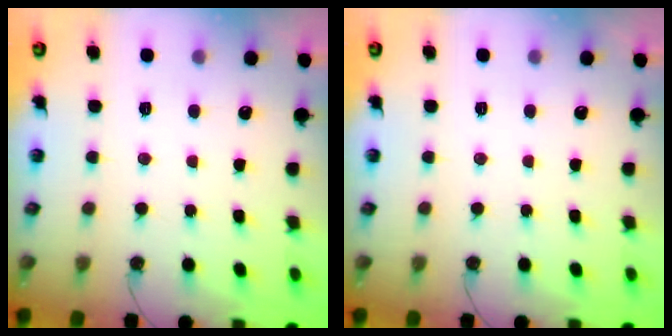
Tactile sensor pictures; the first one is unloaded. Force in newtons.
{"total": 0.0}